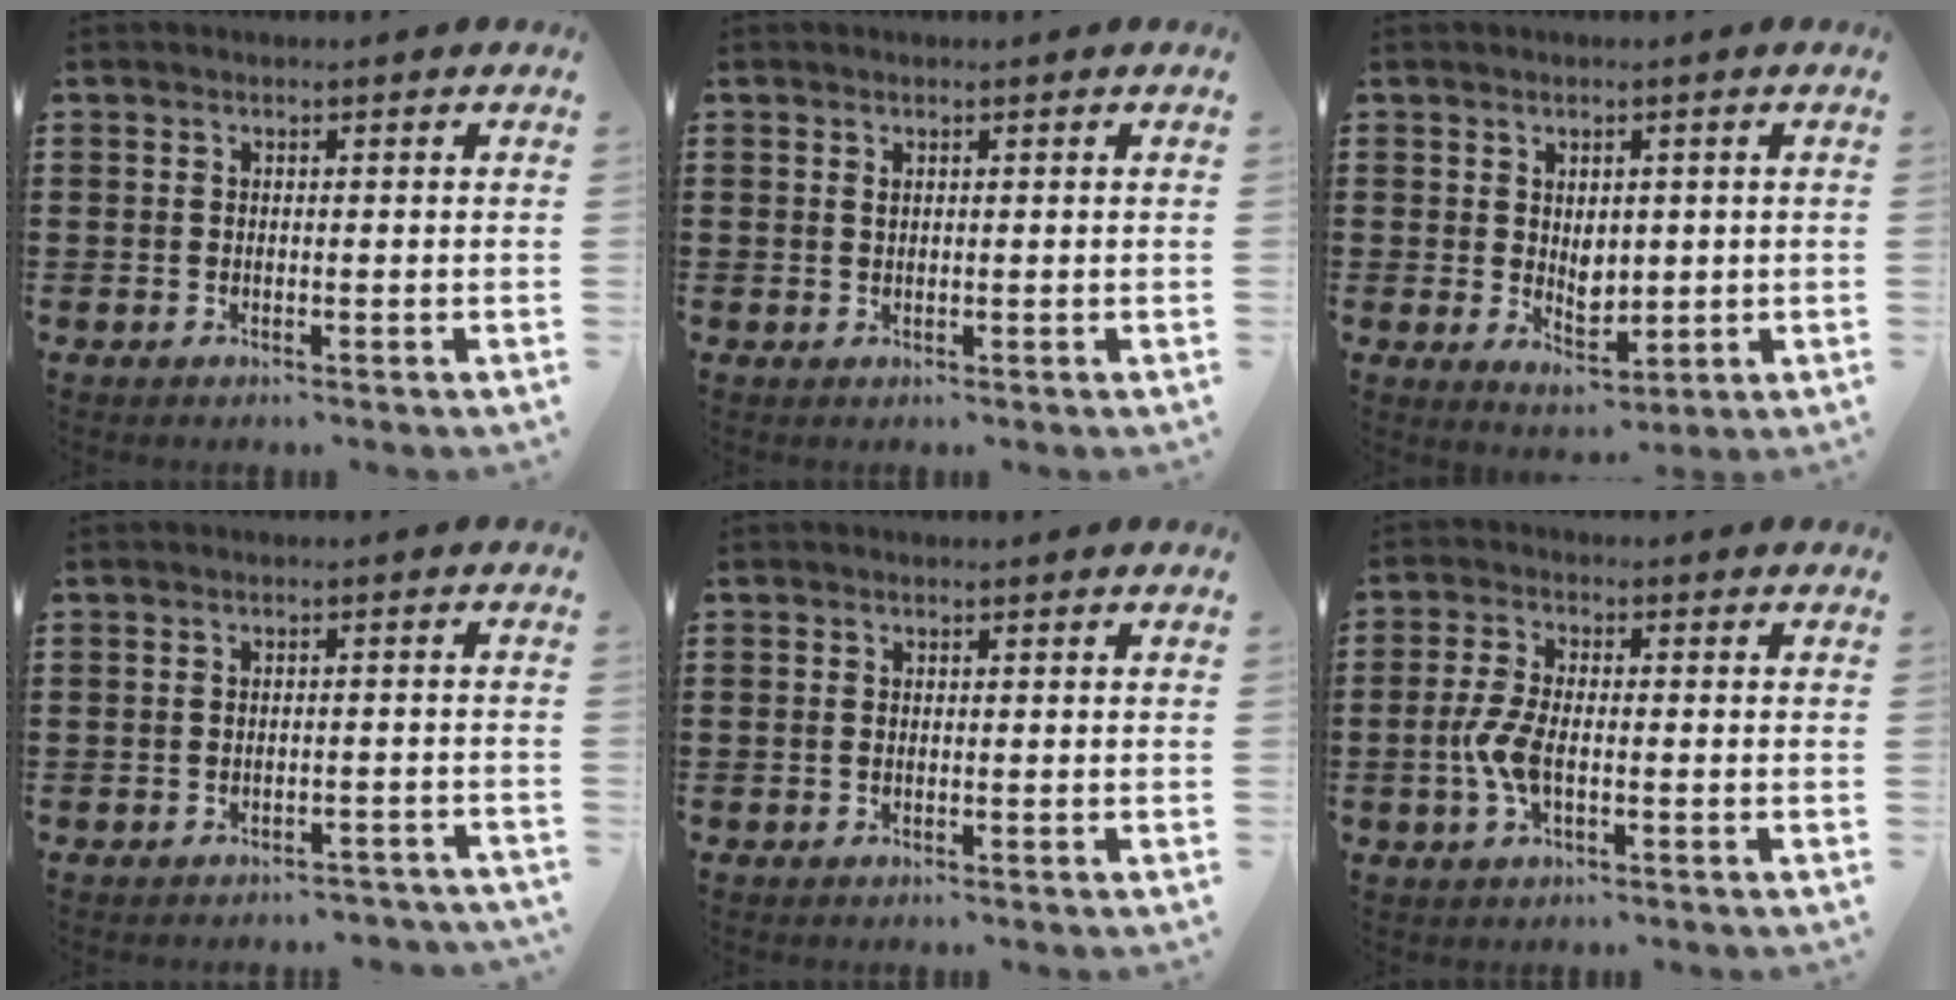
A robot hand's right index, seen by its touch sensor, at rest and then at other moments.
{"total": 0.6, "force": [0.3, 0.3, 0.4], "torque": [-0.010, 0.000, 0.006]}
{"total": 3.6, "force": [0.7, 2.7, 2.3], "torque": [-0.034, 0.003, 0.010]}
{"total": 2.0, "force": [-1.9, 0.3, 0.5], "torque": [-0.013, -0.001, -0.039]}
{"total": 0.0}
{"total": 5.2, "force": [-1.1, 2.4, 4.5], "torque": [-0.112, -0.006, -0.027]}